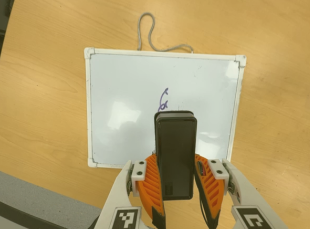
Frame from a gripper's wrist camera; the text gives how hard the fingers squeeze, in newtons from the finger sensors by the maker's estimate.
{"total": 6.9, "left": 6.0, "right": 7.7}